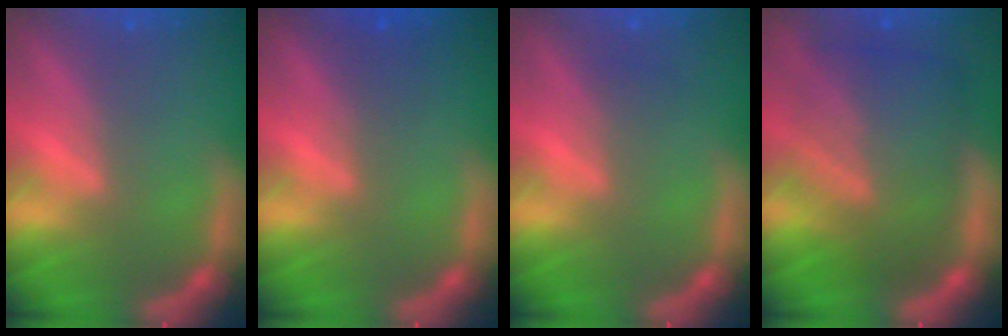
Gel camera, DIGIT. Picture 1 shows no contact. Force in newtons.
{"total": 1.5}
{"total": 1.0}
{"total": 9.4}